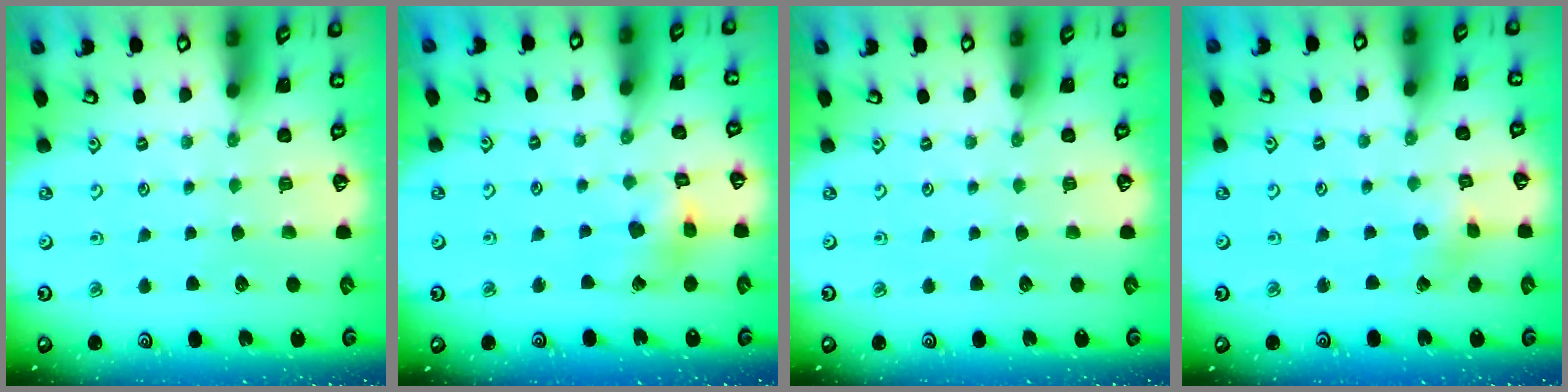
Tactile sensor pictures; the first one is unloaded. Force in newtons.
{"total": 8.2, "press": 8.1, "slide": 1.1}
{"total": 0.0}
{"total": 2.2, "press": 2.2, "slide": 0.2}